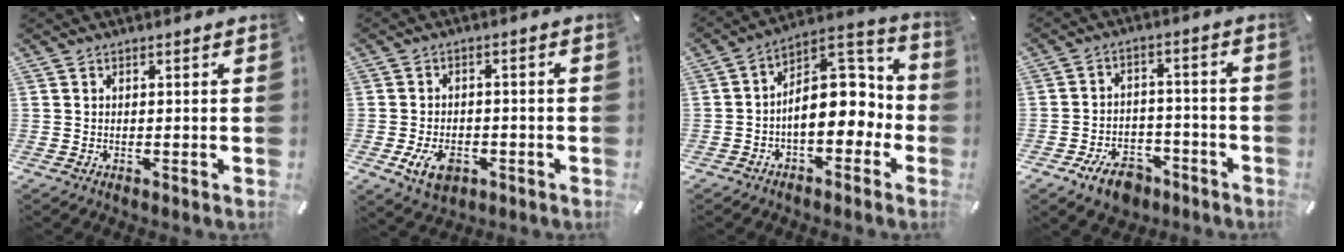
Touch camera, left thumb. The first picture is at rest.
{"total": 7.6, "force": [-3.1, 5.1, 4.8], "torque": [-0.097, 0.006, -0.057]}
{"total": 14.7, "force": [-0.8, 9.8, 11.0], "torque": [-0.138, -0.006, -0.010]}
{"total": 8.8, "force": [-5.8, 5.3, 3.9], "torque": [-0.066, 0.040, -0.101]}